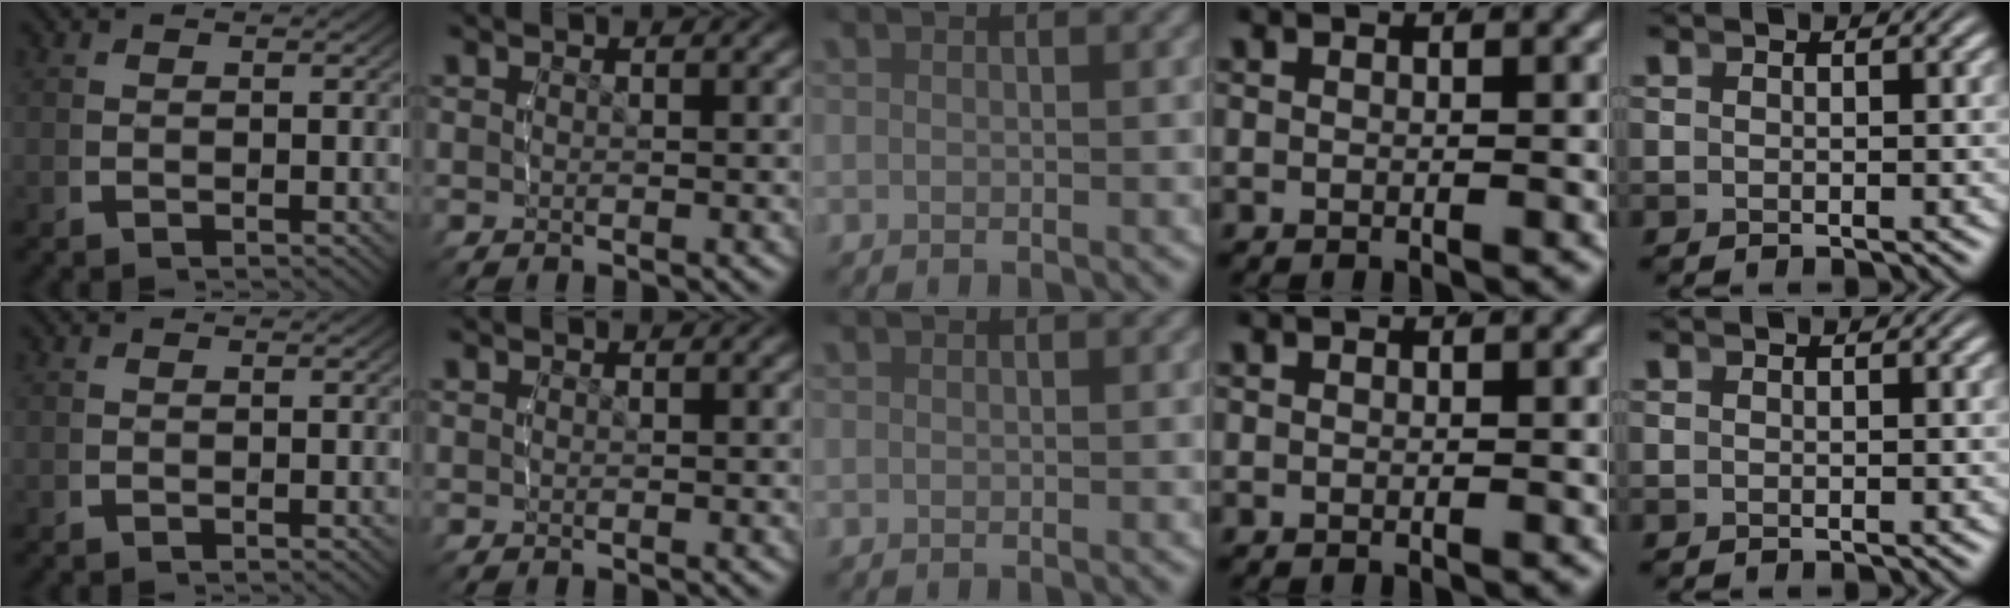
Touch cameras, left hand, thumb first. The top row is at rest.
{}